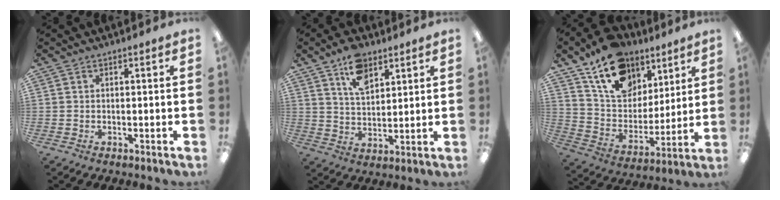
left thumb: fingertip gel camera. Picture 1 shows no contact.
{"total": 9.7, "force": [6.3, 5.2, 5.1], "torque": [-0.087, -0.020, 0.113]}
{"total": 17.4, "force": [11.8, 10.9, 6.8], "torque": [-0.118, -0.065, 0.220]}